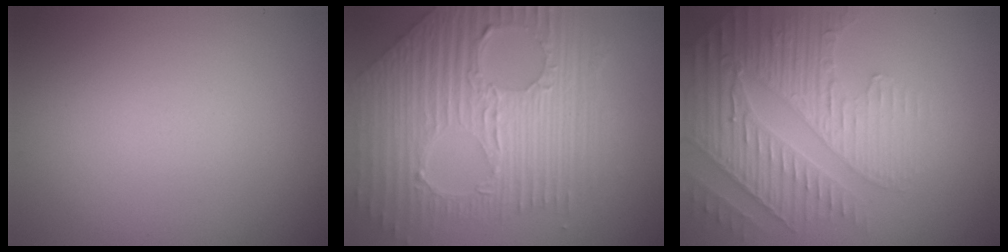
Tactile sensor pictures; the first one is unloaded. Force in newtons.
{"total": 9.0, "press": 6.2, "slide": 6.5}
{"total": 4.8, "press": 4.4, "slide": 1.9}